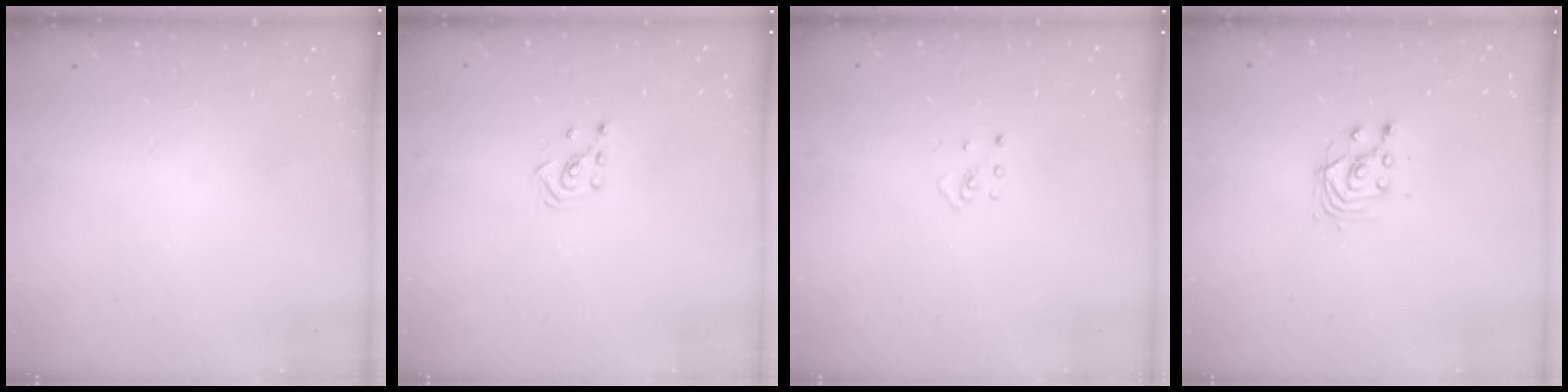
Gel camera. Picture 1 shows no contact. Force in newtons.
{"total": 2.1, "press": 1.9, "slide": 0.8}
{"total": 2.0, "press": 2.0, "slide": 0.3}
{"total": 3.4, "press": 3.4, "slide": 0.2}